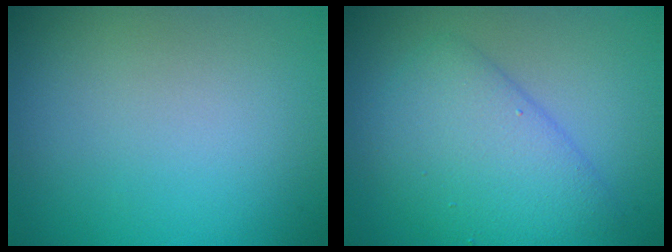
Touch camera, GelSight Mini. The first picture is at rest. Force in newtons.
{"total": 5.0, "press": 5.0, "slide": 0.3}